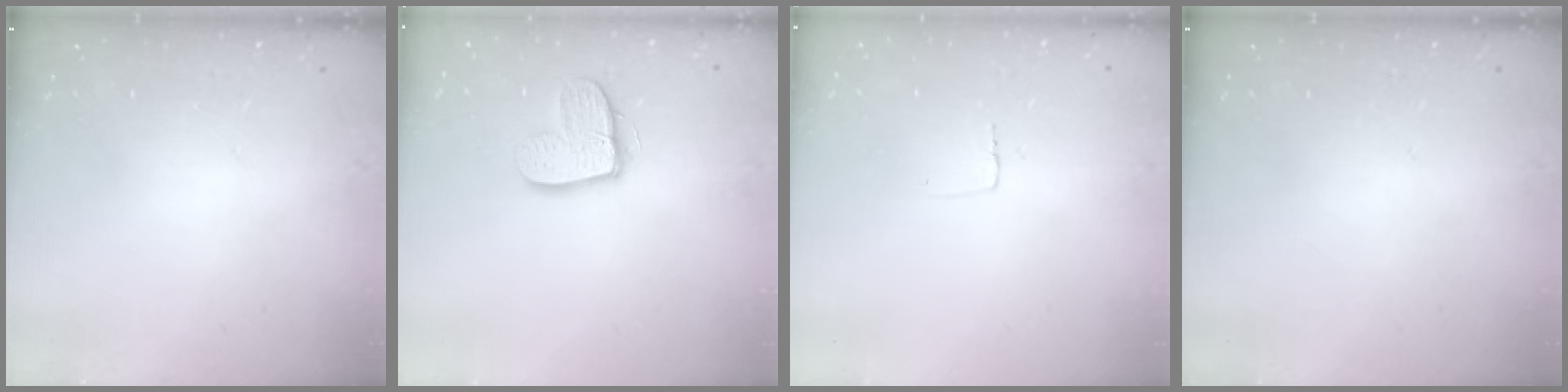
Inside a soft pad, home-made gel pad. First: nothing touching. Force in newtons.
{"total": 12.0, "press": 11.9, "slide": 0.9}
{"total": 2.6, "press": 2.6, "slide": 0.1}
{"total": 0.0}